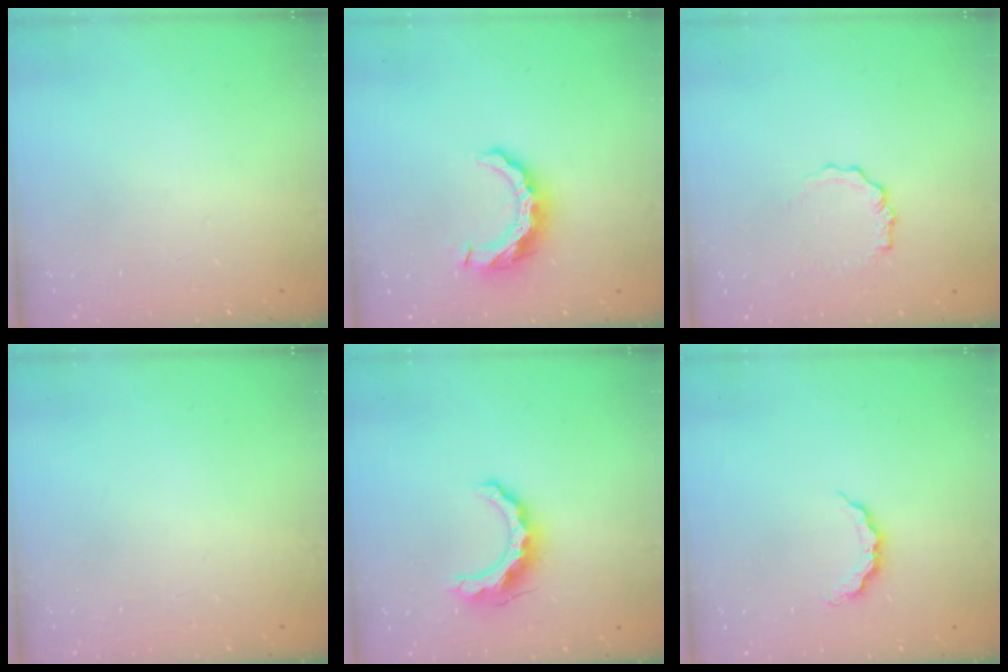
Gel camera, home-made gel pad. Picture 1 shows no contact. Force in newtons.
{"total": 9.5, "press": 9.5, "slide": 0.7}
{"total": 3.9, "press": 3.8, "slide": 0.5}
{"total": 0.0}
{"total": 11.2, "press": 11.2, "slide": 0.9}
{"total": 5.3, "press": 5.3, "slide": 0.6}